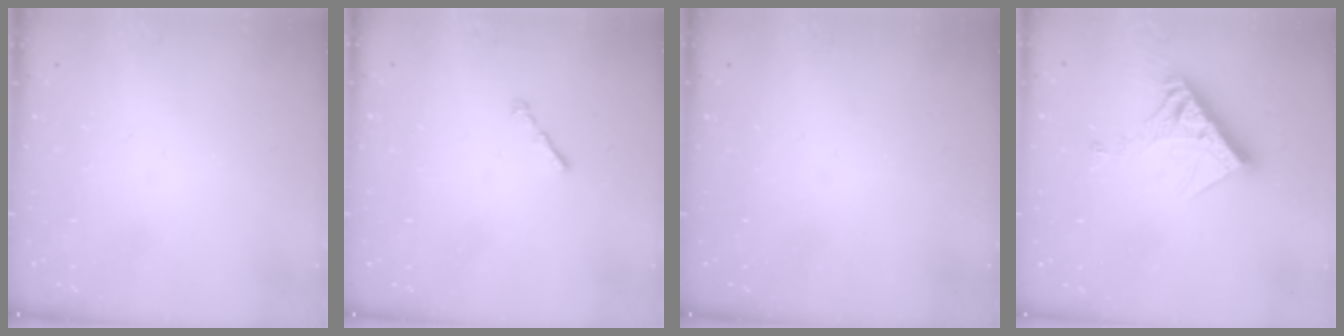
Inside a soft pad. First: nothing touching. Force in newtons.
{"total": 1.0, "press": 0.9, "slide": 0.5}
{"total": 0.0}
{"total": 11.6, "press": 11.5, "slide": 1.1}